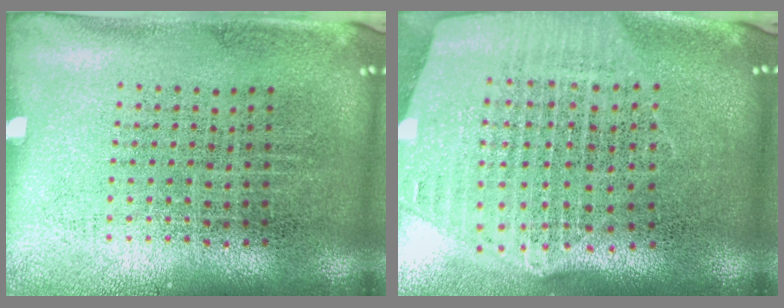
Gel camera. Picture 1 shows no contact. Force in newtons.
{"total": 2.6, "press": 2.3, "slide": 1.3}